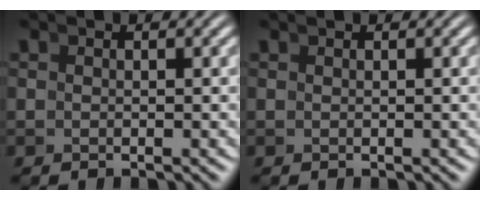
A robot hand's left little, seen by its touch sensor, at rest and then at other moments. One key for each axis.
{"total": 0.0}